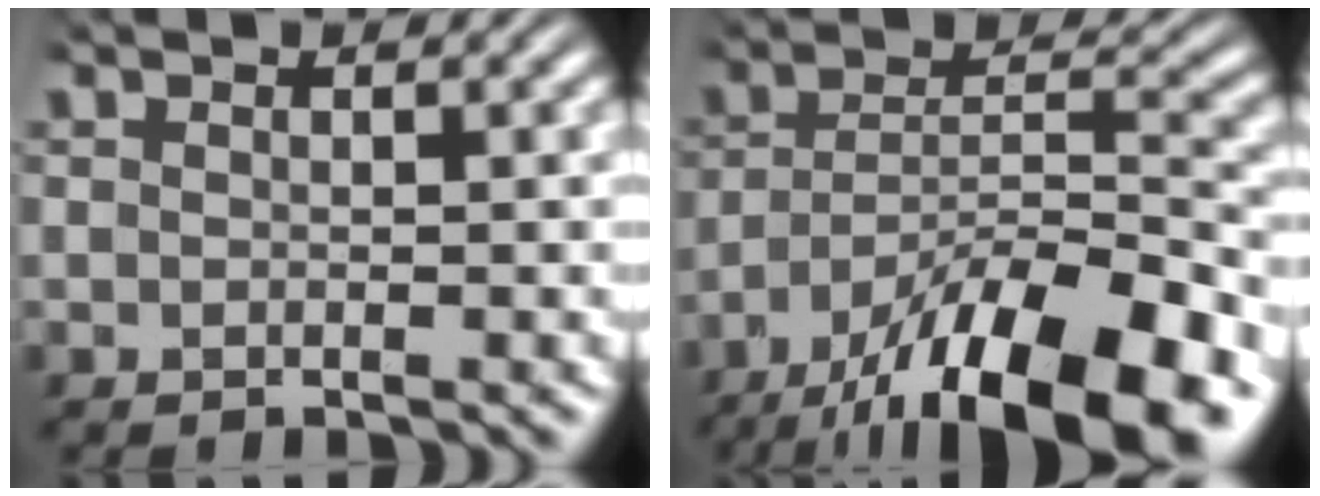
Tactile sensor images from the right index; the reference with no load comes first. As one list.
[{"total": 11.4, "force": [-5.8, 4.5, 8.7], "torque": [-0.130, -0.025, -0.078]}]